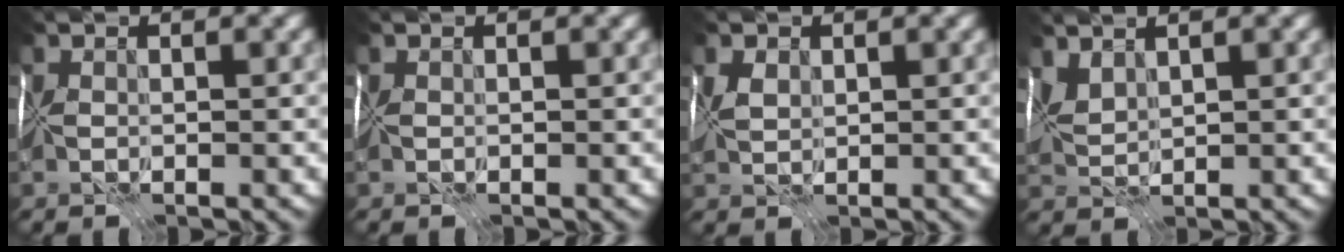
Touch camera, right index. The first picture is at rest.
{"total": 0.0}
{"total": 0.7, "force": [0.7, 0.0, 0.3], "torque": [-0.002, -0.001, 0.014]}
{"total": 1.8, "force": [1.6, -0.9, -0.3], "torque": [0.011, -0.002, 0.039]}